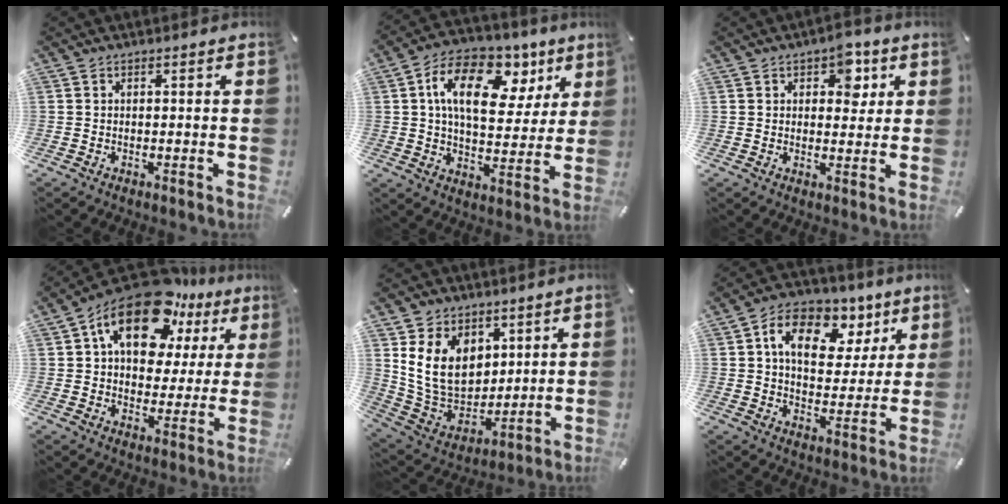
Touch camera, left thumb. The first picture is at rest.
{"total": 17.3, "force": [7.2, 10.4, 11.8], "torque": [-0.187, -0.021, 0.123]}
{"total": 6.4, "force": [2.9, 4.3, 3.8], "torque": [-0.029, -0.009, 0.041]}
{"total": 20.2, "force": [11.9, 11.0, 12.1], "torque": [-0.204, -0.061, 0.205]}
{"total": 14.6, "force": [5.1, 11.5, 7.4], "torque": [-0.181, -0.026, 0.099]}
{"total": 12.9, "force": [5.8, 9.1, 7.0], "torque": [-0.106, -0.026, 0.101]}